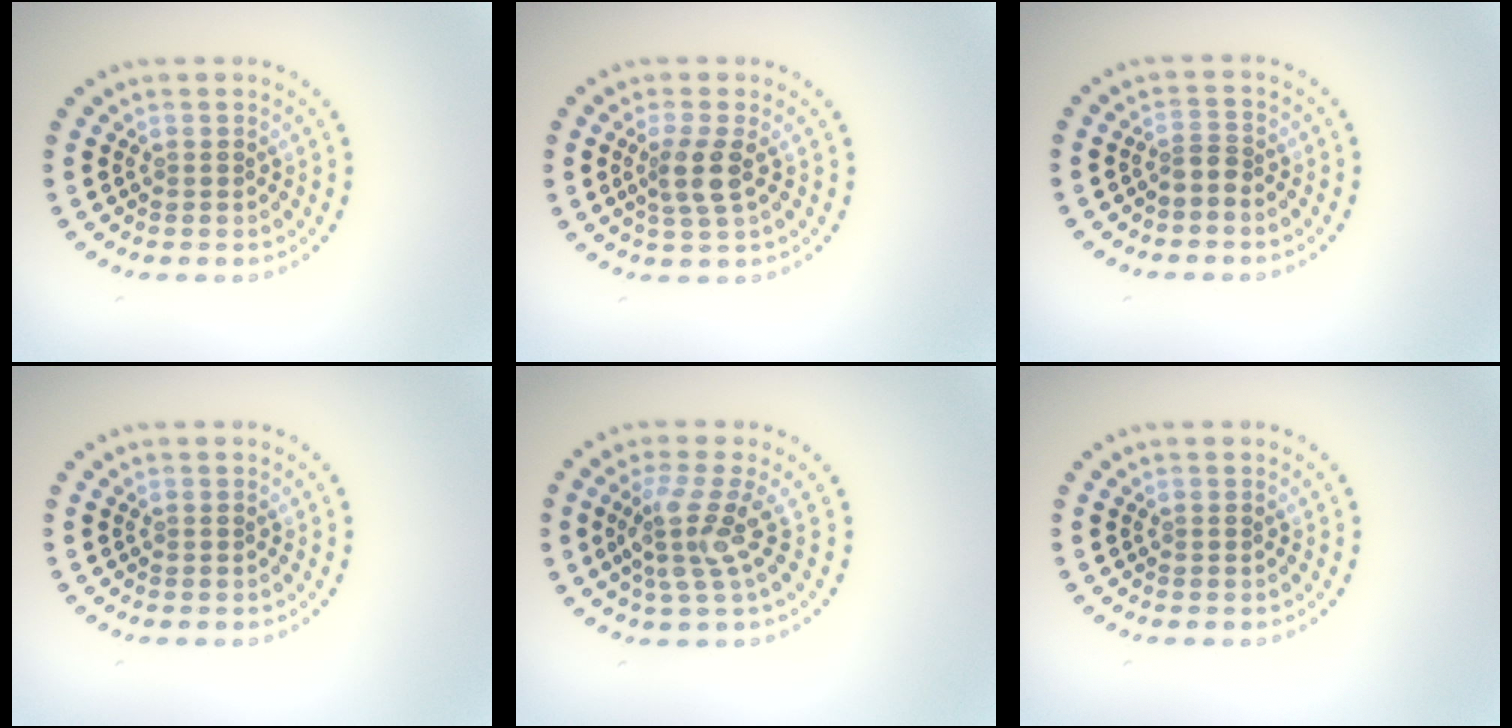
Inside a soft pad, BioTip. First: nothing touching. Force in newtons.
{"total": 2.6, "press": 2.1, "slide": 1.5}
{"total": 1.3, "press": 0.9, "slide": 0.9}
{"total": 0.0}
{"total": 3.5, "press": 2.5, "slide": 2.4}
{"total": 0.0}